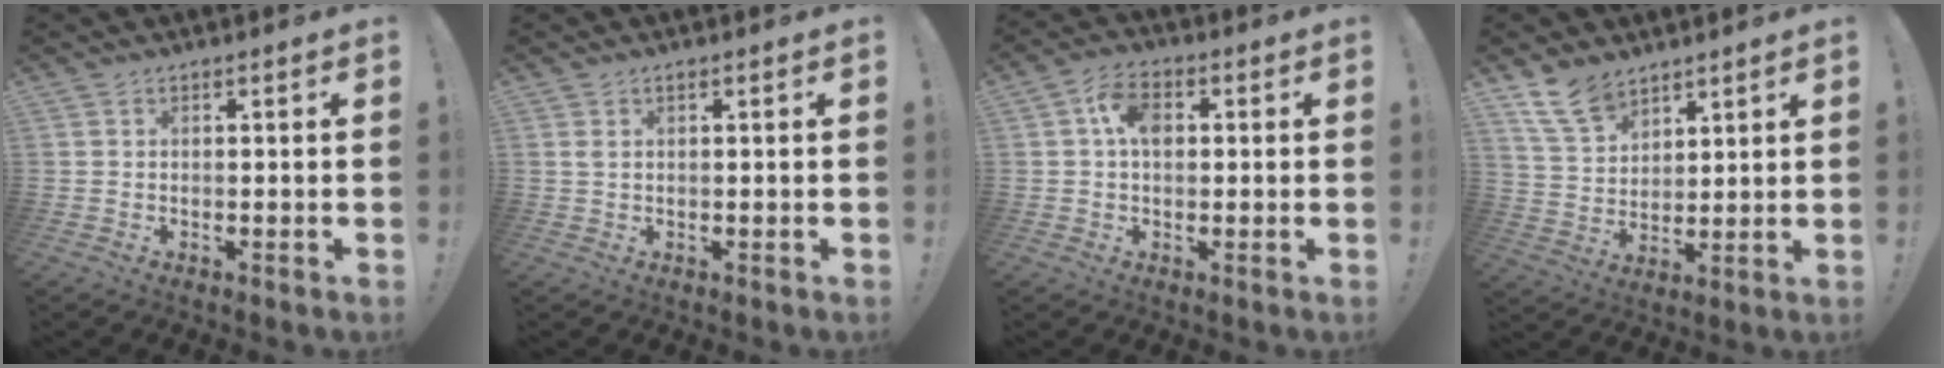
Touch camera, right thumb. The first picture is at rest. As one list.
[{"total": 1.3, "force": [0.6, 0.6, 1.0], "torque": [-0.021, 0.003, 0.009]}, {"total": 7.4, "force": [1.4, 4.9, 5.4], "torque": [-0.094, 0.011, 0.027]}, {"total": 10.3, "force": [7.8, 5.7, 3.7], "torque": [-0.081, -0.041, 0.155]}]